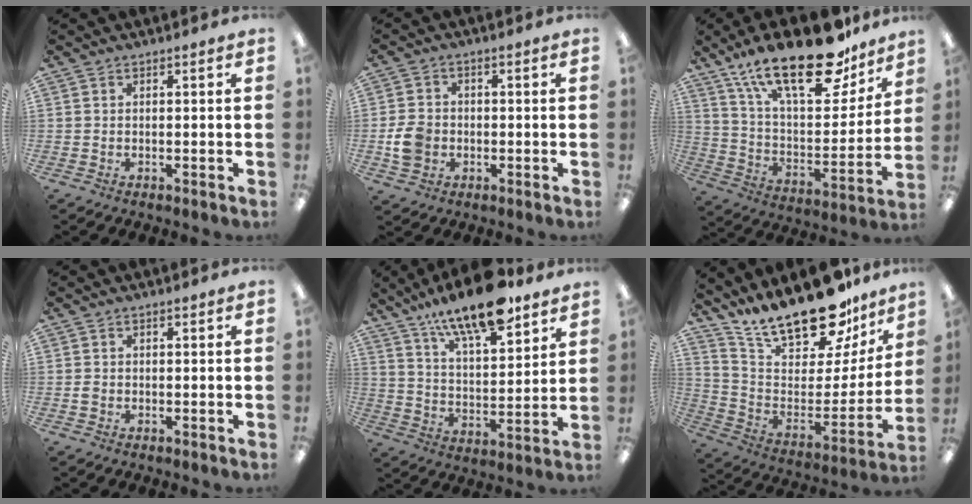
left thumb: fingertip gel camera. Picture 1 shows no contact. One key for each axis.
{"total": 6.6, "fx": -1.3, "fy": 5.4, "fz": 3.4, "tx": -0.071, "ty": 0.007, "tz": -0.025}
{"total": 26.4, "fx": 17.7, "fy": 10.3, "fz": 16.7, "tx": -0.266, "ty": -0.104, "tz": 0.302}
{"total": 0.9, "fx": -0.1, "fy": 0.8, "fz": 0.4, "tx": -0.007, "ty": 0.005, "tz": -0.004}
{"total": 16.8, "fx": 12.8, "fy": 5.3, "fz": 9.5, "tx": -0.159, "ty": -0.075, "tz": 0.217}
{"total": 22.3, "fx": 18.5, "fy": 7.1, "fz": 10.1, "tx": -0.162, "ty": -0.141, "tz": 0.320}